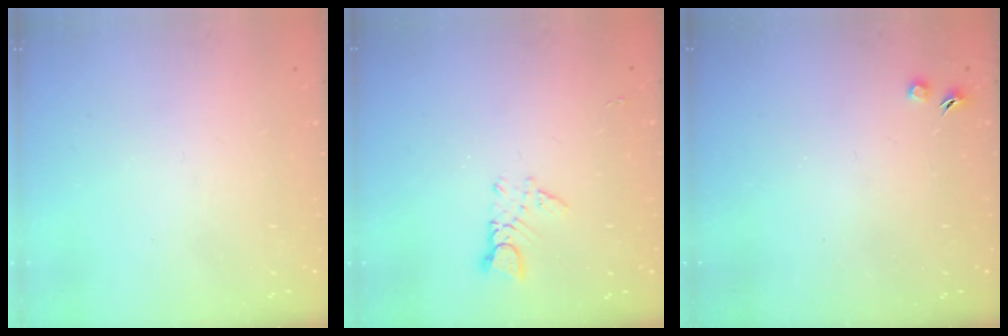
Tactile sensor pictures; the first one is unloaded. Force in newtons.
{"total": 2.4, "press": 2.4, "slide": 0.2}
{"total": 3.0, "press": 2.9, "slide": 0.5}